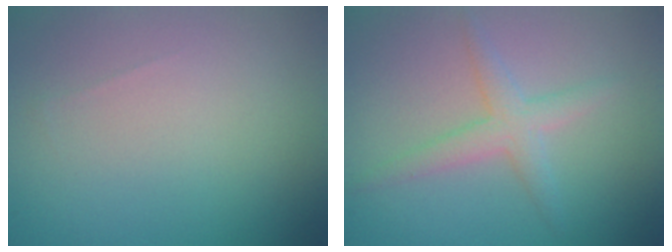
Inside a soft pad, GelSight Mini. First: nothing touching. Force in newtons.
{"total": 2.5, "press": 2.5, "slide": 0.0}